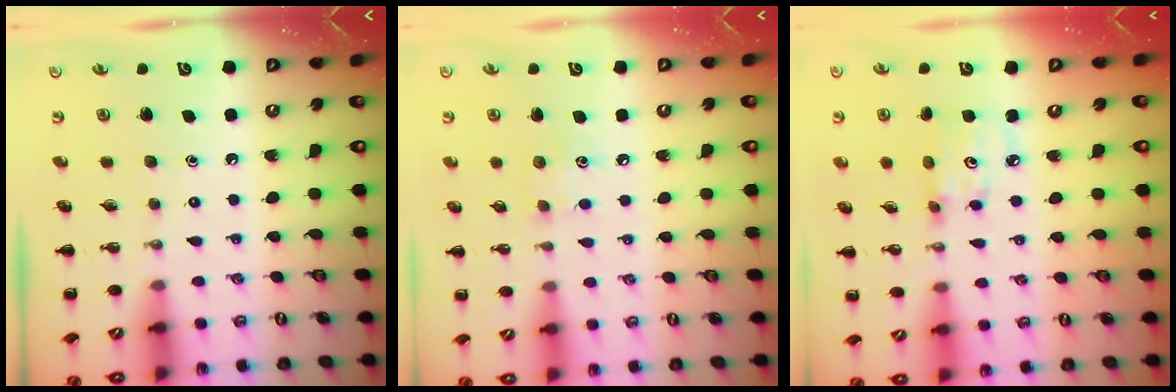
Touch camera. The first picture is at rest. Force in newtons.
{"total": 5.7, "press": 5.6, "slide": 1.5}
{"total": 3.6, "press": 3.6, "slide": 0.5}